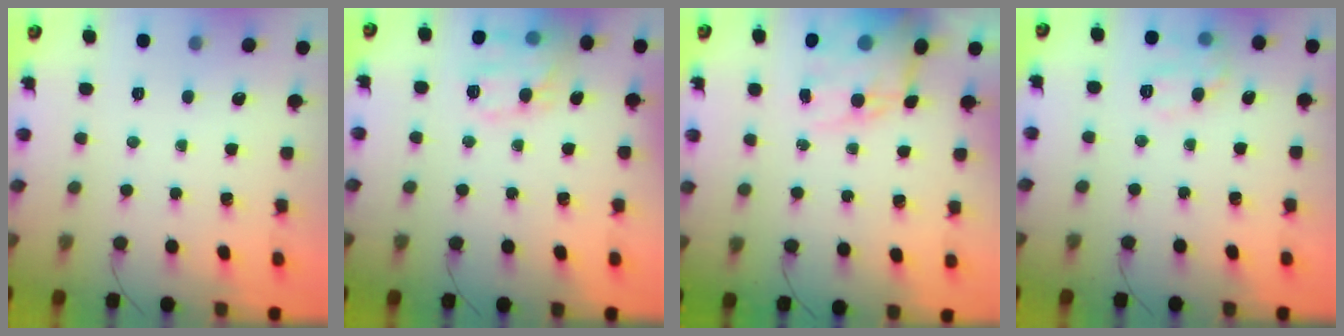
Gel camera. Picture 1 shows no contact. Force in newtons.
{"total": 13.4, "press": 13.4, "slide": 0.9}
{"total": 12.5, "press": 12.0, "slide": 3.2}
{"total": 9.1, "press": 9.1, "slide": 0.4}